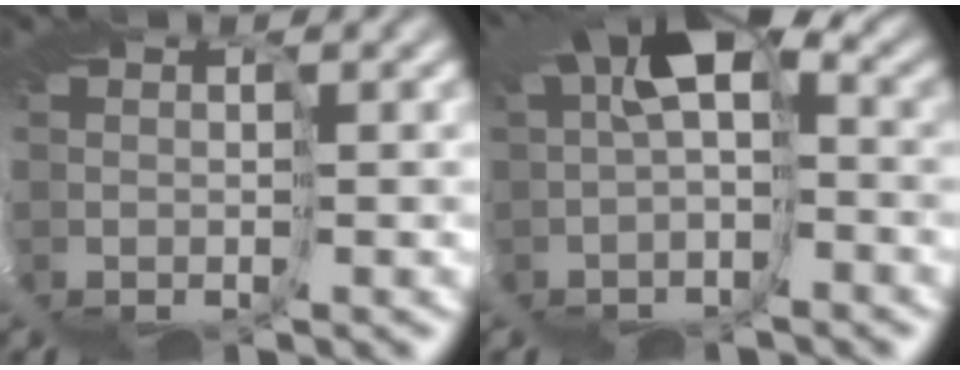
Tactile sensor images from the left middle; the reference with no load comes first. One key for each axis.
{"total": 5.7, "fx": -0.5, "fy": 2.1, "fz": 5.3, "tx": -0.080, "ty": -0.008, "tz": -0.005}